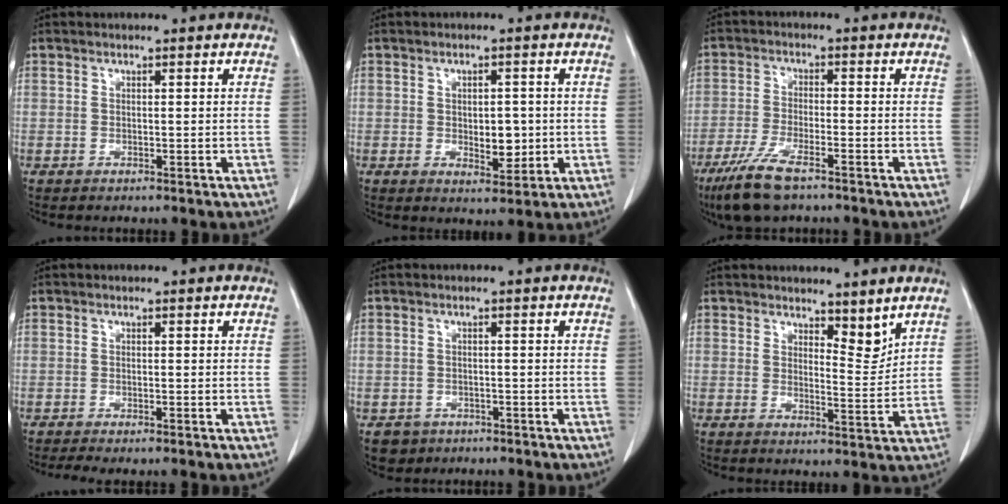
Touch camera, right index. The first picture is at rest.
{"total": 4.4, "force": [-0.4, 2.2, 3.8], "torque": [-0.051, -0.004, 0.001]}
{"total": 8.2, "force": [-5.8, 1.5, 5.6], "torque": [-0.119, -0.019, -0.108]}
{"total": 2.1, "force": [-1.7, 0.1, 1.3], "torque": [-0.023, -0.006, -0.029]}
{"total": 3.1, "force": [-2.0, 2.4, 0.2], "torque": [-0.005, 0.006, -0.030]}
{"total": 4.1, "force": [3.4, 1.1, 2.1], "torque": [-0.027, -0.015, 0.055]}